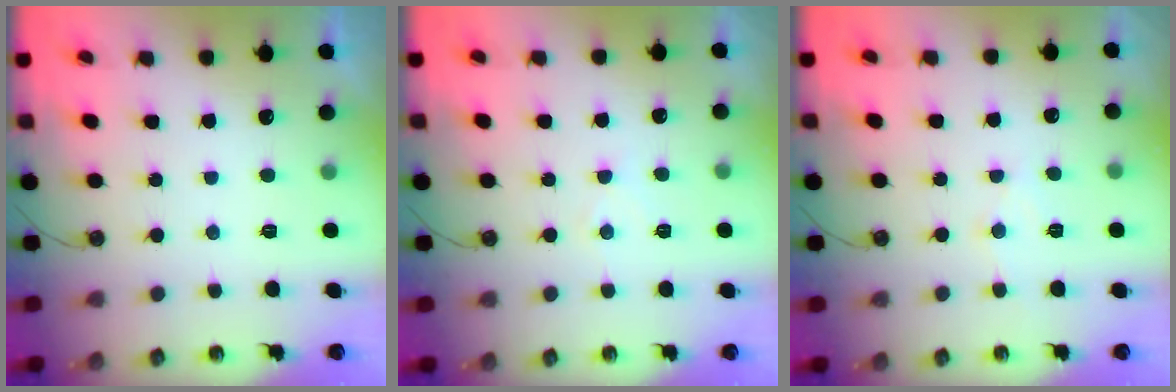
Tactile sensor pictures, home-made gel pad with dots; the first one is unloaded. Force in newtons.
{"total": 4.6, "press": 4.5, "slide": 0.7}
{"total": 5.6, "press": 5.6, "slide": 0.7}